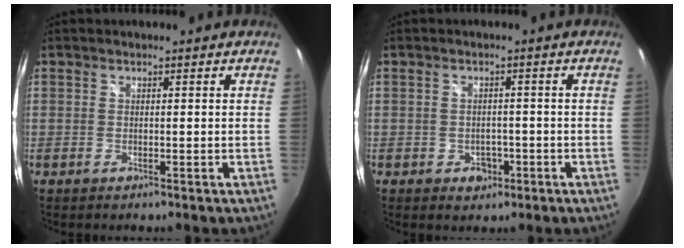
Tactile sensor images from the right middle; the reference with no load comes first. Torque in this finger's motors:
{"motor_torque": [0.02, -0.07, 0.00, 0.00]}